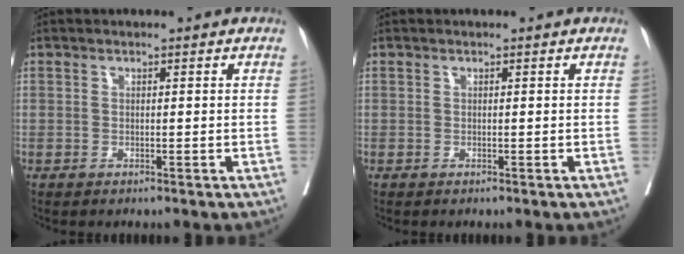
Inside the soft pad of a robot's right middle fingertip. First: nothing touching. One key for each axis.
{"total": 0.0}